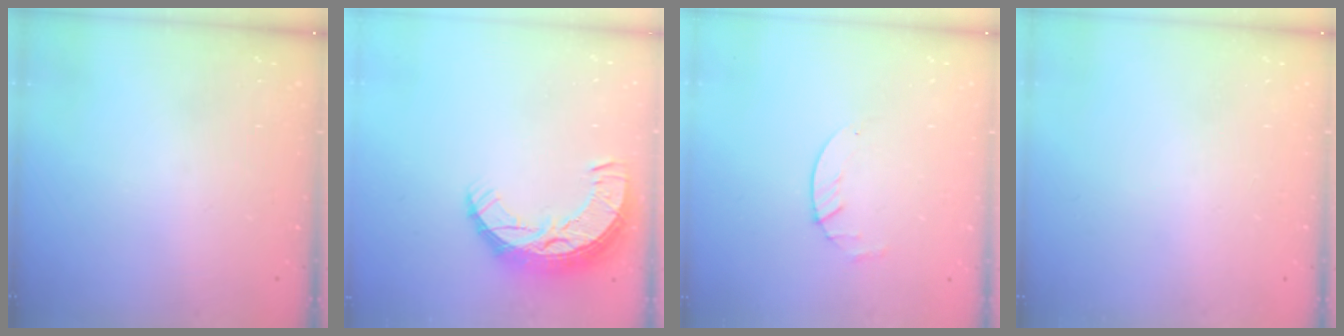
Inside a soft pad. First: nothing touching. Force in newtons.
{"total": 11.1, "press": 11.0, "slide": 0.8}
{"total": 2.9, "press": 2.9, "slide": 0.4}
{"total": 0.0}